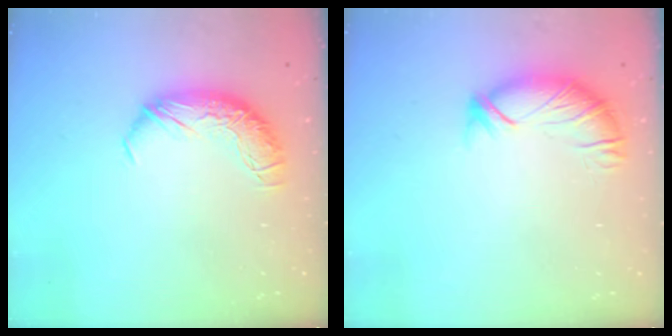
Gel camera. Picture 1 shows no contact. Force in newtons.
{"total": 2.9, "press": 2.8, "slide": 0.9}